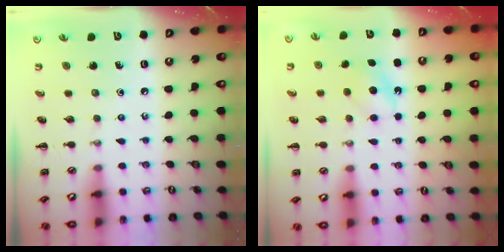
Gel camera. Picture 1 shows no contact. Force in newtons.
{"total": 5.5, "press": 5.3, "slide": 1.4}